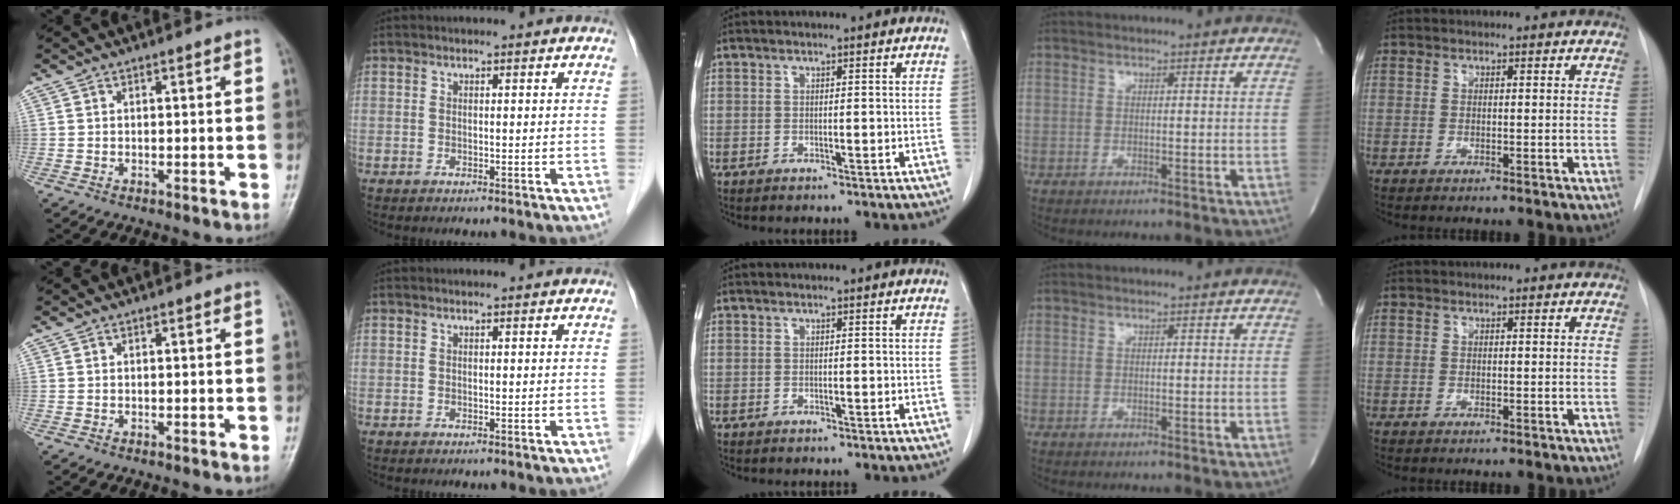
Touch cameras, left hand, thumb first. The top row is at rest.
{}